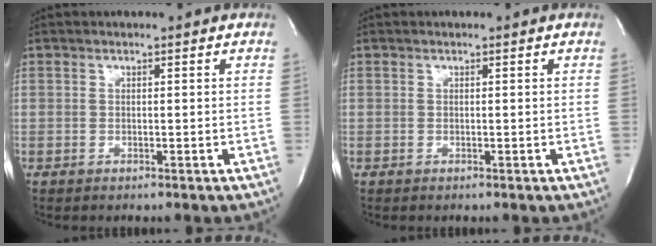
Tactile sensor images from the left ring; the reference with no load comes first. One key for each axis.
{"total": 0.0}